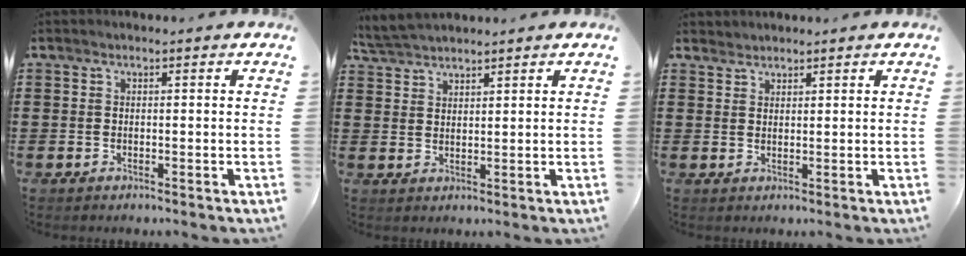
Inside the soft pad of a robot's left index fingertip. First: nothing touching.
{"total": 3.8, "force": [3.6, 0.5, 1.0], "torque": [-0.031, -0.003, 0.069]}
{"total": 1.6, "force": [1.5, 0.3, -0.3], "torque": [0.001, 0.001, 0.031]}